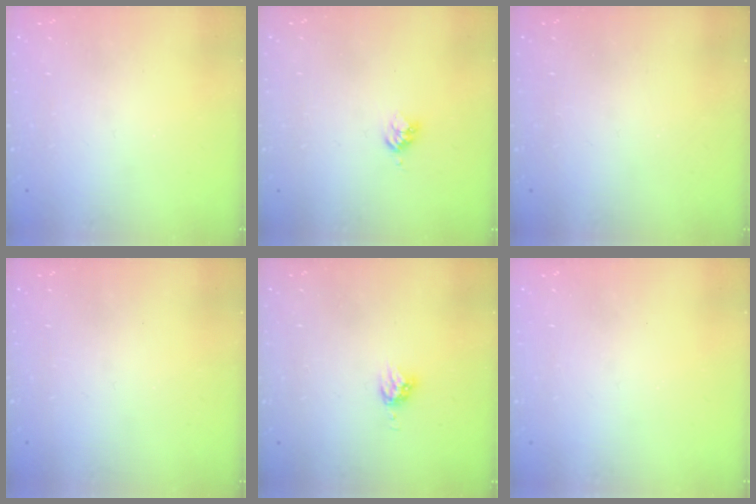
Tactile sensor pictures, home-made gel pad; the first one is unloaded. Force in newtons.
{"total": 3.0, "press": 2.9, "slide": 0.4}
{"total": 0.0}
{"total": 0.0}
{"total": 4.8, "press": 4.7, "slide": 0.7}
{"total": 0.0}